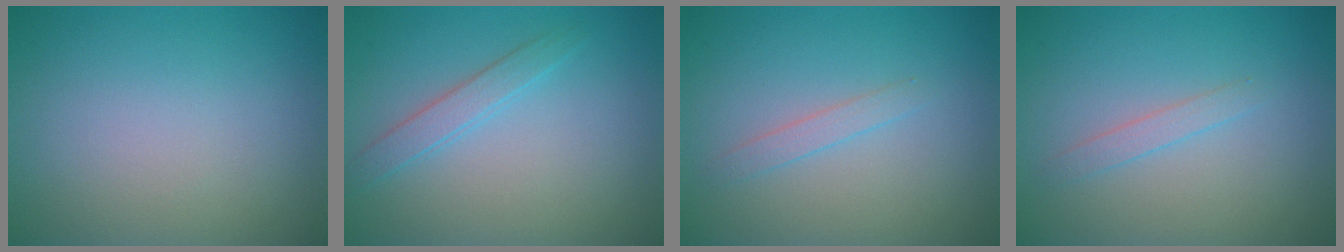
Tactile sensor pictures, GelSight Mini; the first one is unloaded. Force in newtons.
{"total": 1.8, "press": 1.8, "slide": 0.0}
{"total": 1.1, "press": 1.1, "slide": 0.1}
{"total": 1.1, "press": 1.1, "slide": 0.1}